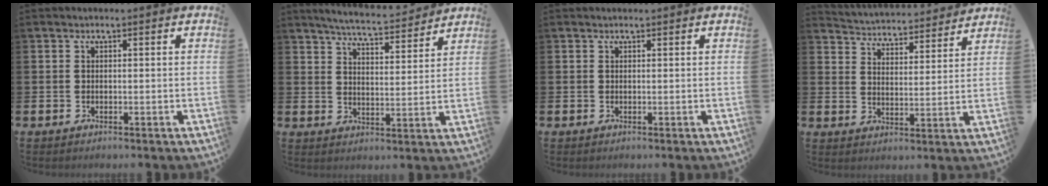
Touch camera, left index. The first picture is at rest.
{"total": 5.7, "force": [5.6, 0.2, 1.2], "torque": [-0.039, -0.040, 0.096]}
{"total": 0.0}
{"total": 4.6, "force": [4.5, 0.9, -0.2], "torque": [-0.016, -0.042, 0.075]}